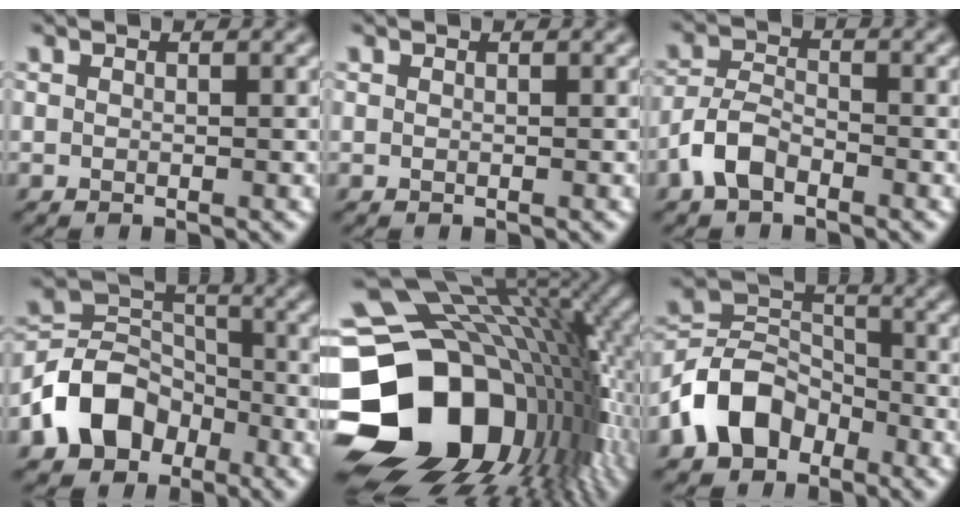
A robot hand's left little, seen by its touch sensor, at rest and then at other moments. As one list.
[{"total": 0.0}, {"total": 3.4, "force": [-2.2, 1.7, 2.0], "torque": [-0.043, 0.006, -0.050]}, {"total": 7.2, "force": [-3.5, 5.4, 3.2], "torque": [-0.057, 0.003, -0.077]}, {"total": 20.8, "force": [-4.2, 15.4, 13.3], "torque": [-0.277, -0.023, -0.059]}, {"total": 6.5, "force": [-3.6, 4.7, 2.9], "torque": [-0.050, 0.005, -0.082]}]